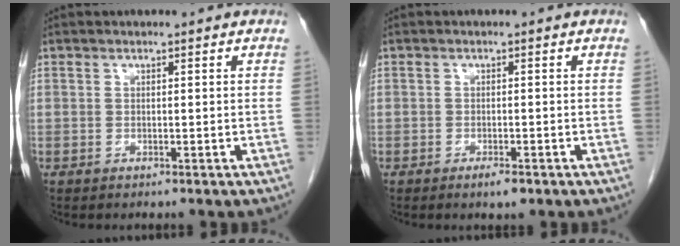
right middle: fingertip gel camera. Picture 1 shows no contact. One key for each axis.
{"total": 0.7, "fx": -0.5, "fy": 0.1, "fz": 0.5, "tx": -0.012, "ty": -0.003, "tz": -0.005}